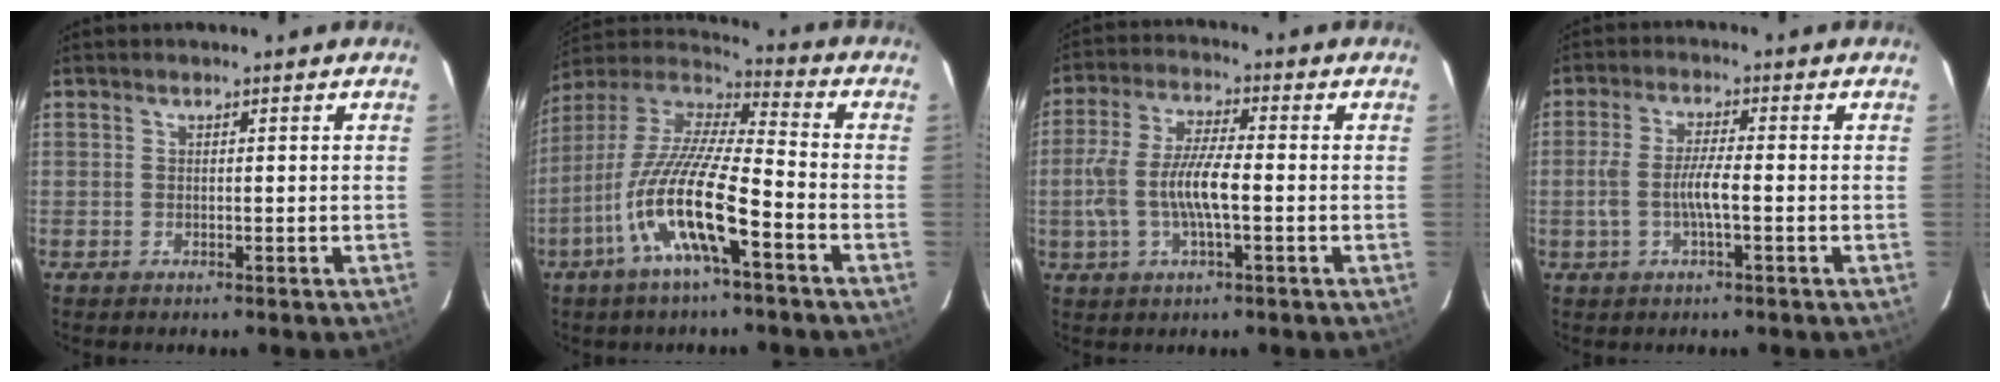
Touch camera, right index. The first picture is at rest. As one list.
[{"total": 16.4, "force": [-7.4, 2.8, 14.4], "torque": [-0.278, -0.017, -0.148]}, {"total": 9.7, "force": [-1.7, 2.7, 9.2], "torque": [-0.191, 0.002, -0.032]}, {"total": 5.6, "force": [-1.4, 0.9, 5.3], "torque": [-0.109, 0.001, -0.025]}]